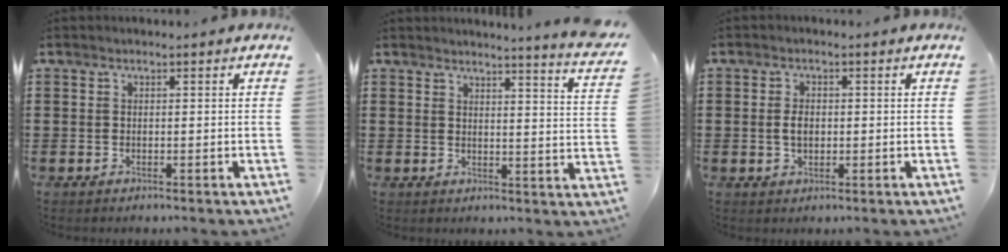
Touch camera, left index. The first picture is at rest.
{"total": 3.8, "force": [3.4, -1.2, 1.2], "torque": [-0.022, -0.035, 0.052]}
{"total": 2.6, "force": [0.0, 1.5, 2.1], "torque": [-0.043, 0.006, -0.001]}